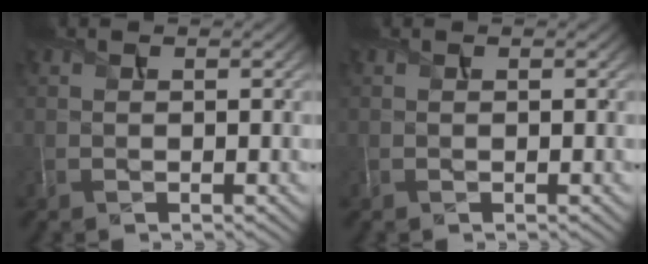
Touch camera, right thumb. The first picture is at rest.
{"total": 0.0}